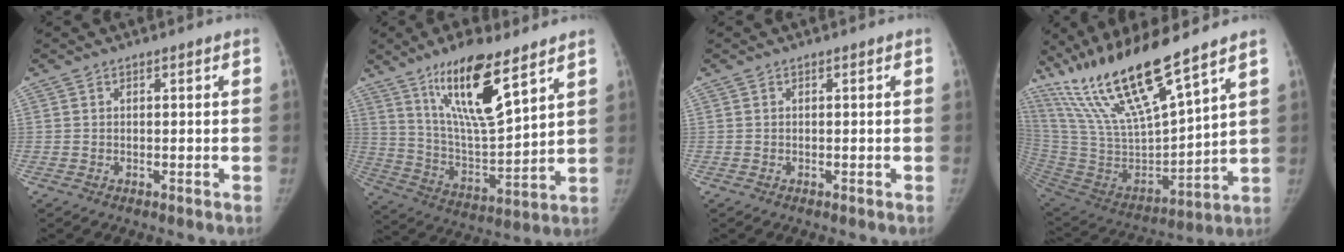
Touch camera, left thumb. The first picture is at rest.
{"total": 17.2, "force": [10.4, 4.4, 13.0], "torque": [-0.217, -0.058, 0.201]}
{"total": 0.0}
{"total": 22.6, "force": [16.7, 3.7, 14.8], "torque": [-0.265, -0.073, 0.326]}